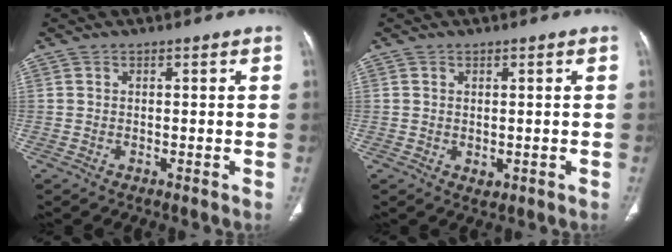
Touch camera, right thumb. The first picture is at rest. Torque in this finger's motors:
{"motor_torque": [-0.26, 0.09, -0.27, 0.13, 0.06]}